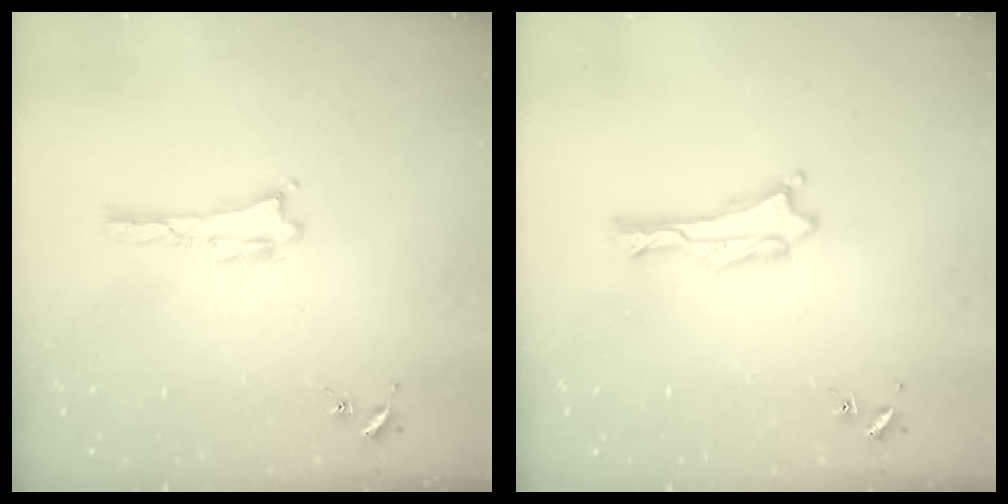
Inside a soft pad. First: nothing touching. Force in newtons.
{"total": 0.6, "press": 0.6, "slide": 0.1}